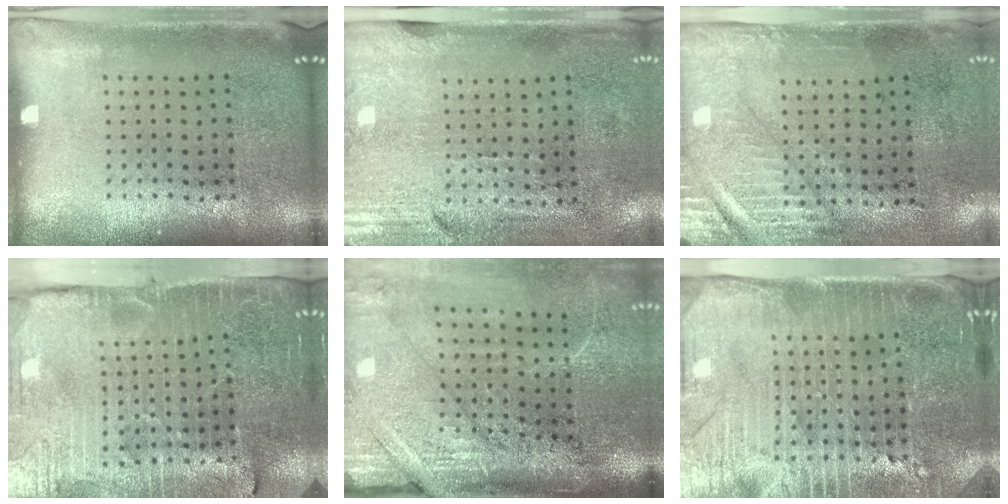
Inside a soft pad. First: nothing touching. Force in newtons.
{"total": 3.0, "press": 2.5, "slide": 1.6}
{"total": 3.0, "press": 2.5, "slide": 1.6}
{"total": 3.8, "press": 3.7, "slide": 0.9}
{"total": 4.4, "press": 3.8, "slide": 2.2}
{"total": 4.3, "press": 3.8, "slide": 2.0}